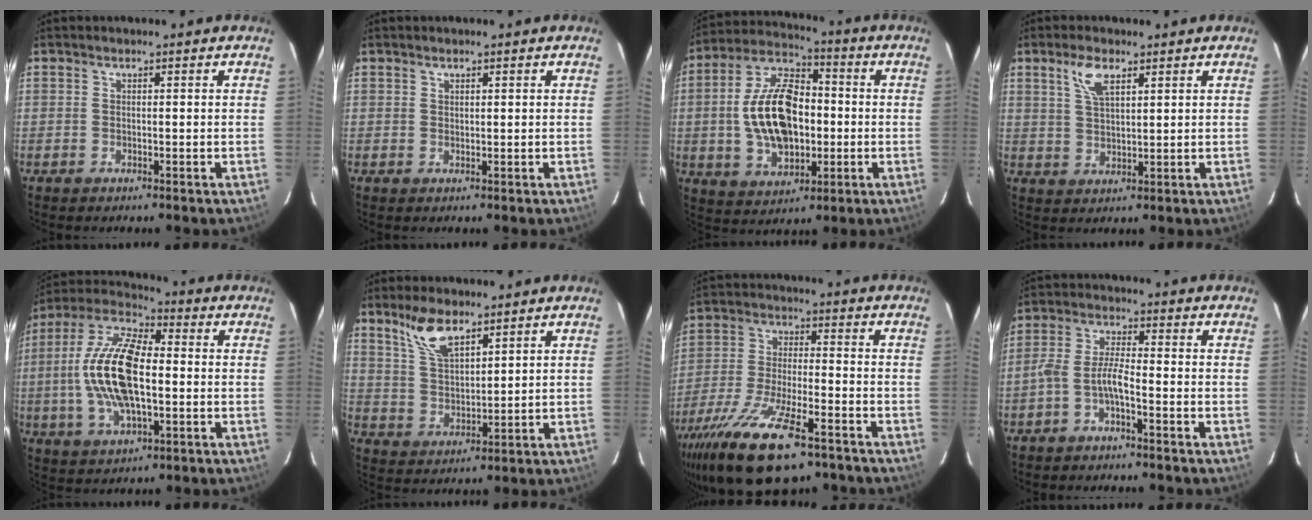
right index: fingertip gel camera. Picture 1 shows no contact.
{"total": 0.8, "force": [0.6, 0.4, 0.3], "torque": [-0.004, 0.002, 0.011]}
{"total": 17.0, "force": [-1.1, 10.1, 13.6], "torque": [-0.267, 0.018, -0.011]}
{"total": 5.3, "force": [3.0, 2.1, 3.8], "torque": [-0.074, 0.007, 0.061]}
{"total": 17.3, "force": [-0.9, 7.4, 15.6], "torque": [-0.319, 0.008, -0.022]}
{"total": 8.1, "force": [5.7, 2.9, 4.8], "torque": [-0.091, 0.008, 0.120]}
{"total": 19.2, "force": [-13.0, 5.9, 12.9], "torque": [-0.262, -0.052, -0.228]}
{"total": 4.3, "force": [-2.4, 0.7, 3.5], "torque": [-0.085, 0.013, -0.048]}